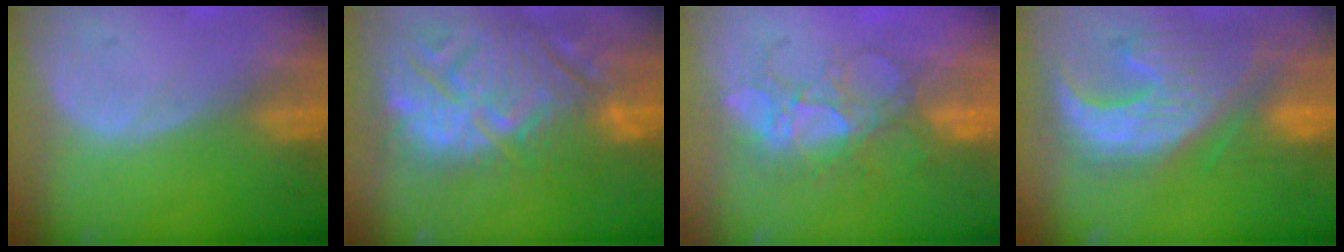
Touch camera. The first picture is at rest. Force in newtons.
{"total": 15.4, "press": 13.2, "slide": 8.0}
{"total": 6.8, "press": 6.6, "slide": 1.6}
{"total": 12.8, "press": 11.2, "slide": 6.3}